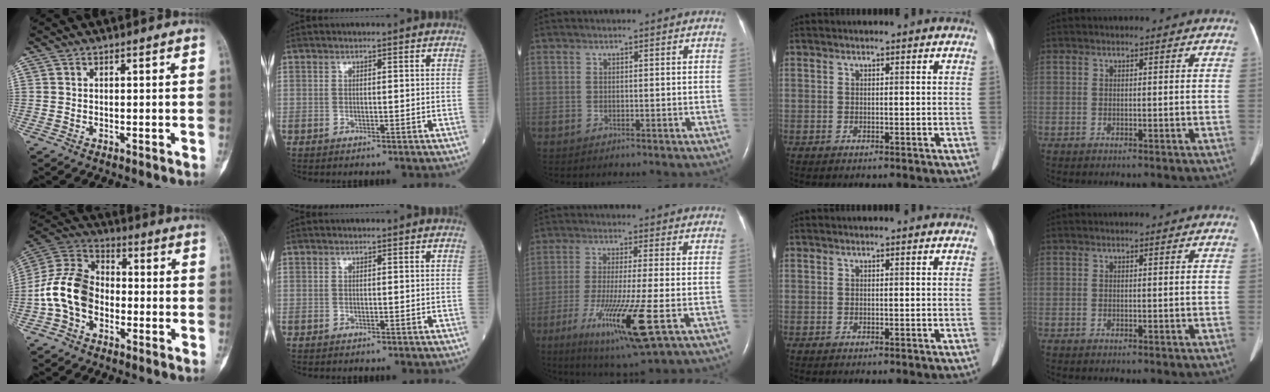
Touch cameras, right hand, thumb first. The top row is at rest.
{"thumb": {"total": 12.7, "force": [-3.1, 9.0, 8.3], "torque": [-0.157, 0.039, -0.072]}, "middle": {"total": 12.7, "force": [-4.7, 0.1, 11.8], "torque": [-0.230, -0.043, -0.080]}}